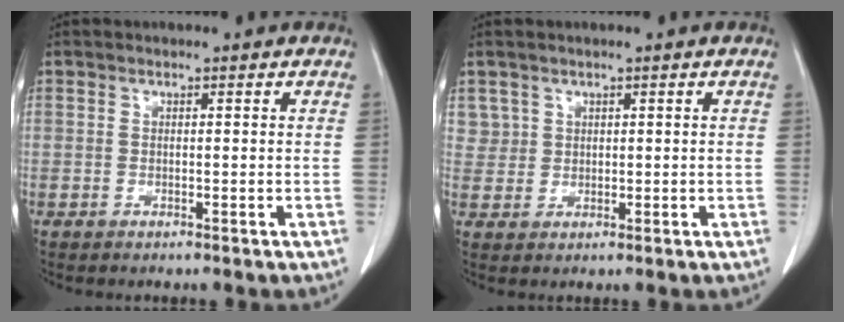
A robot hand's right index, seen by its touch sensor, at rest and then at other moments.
{"total": 2.5, "force": [1.3, 2.1, -0.3], "torque": [0.022, 0.005, 0.019]}